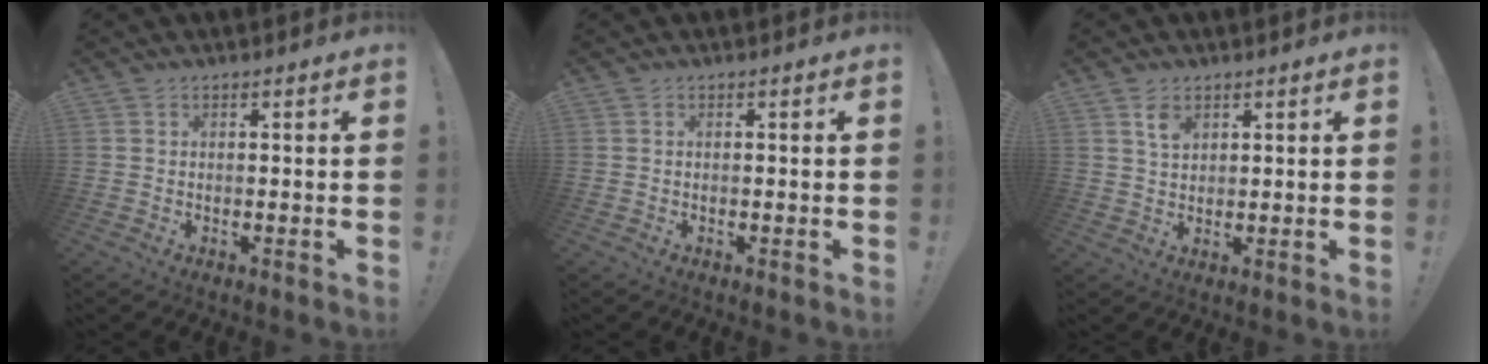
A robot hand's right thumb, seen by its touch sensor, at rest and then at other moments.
{"total": 0.0}
{"total": 4.5, "force": [2.7, 2.7, 2.5], "torque": [-0.039, -0.011, 0.047]}